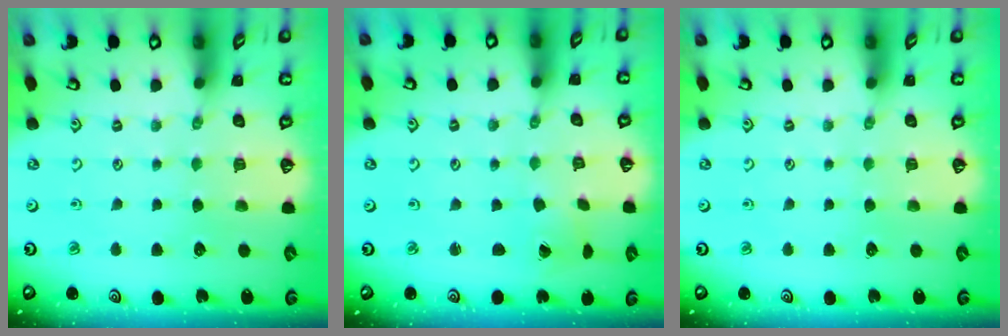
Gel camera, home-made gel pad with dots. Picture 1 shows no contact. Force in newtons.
{"total": 1.1, "press": 1.0, "slide": 0.4}
{"total": 0.0}